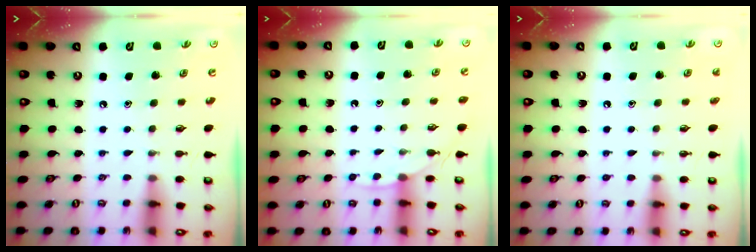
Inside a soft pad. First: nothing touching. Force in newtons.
{"total": 3.1, "press": 3.1, "slide": 0.4}
{"total": 1.1, "press": 1.1, "slide": 0.3}